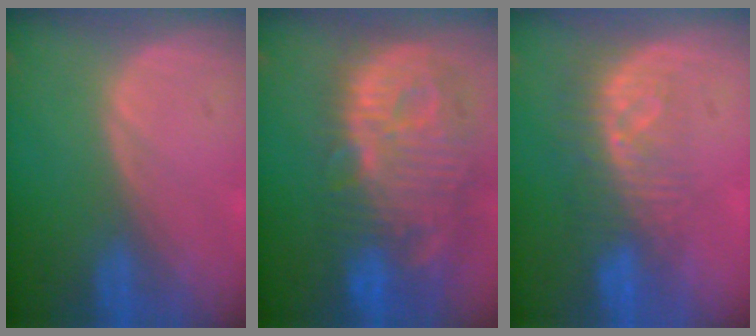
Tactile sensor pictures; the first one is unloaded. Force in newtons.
{"total": 13.7, "press": 11.9, "slide": 6.8}
{"total": 8.4, "press": 7.4, "slide": 3.9}